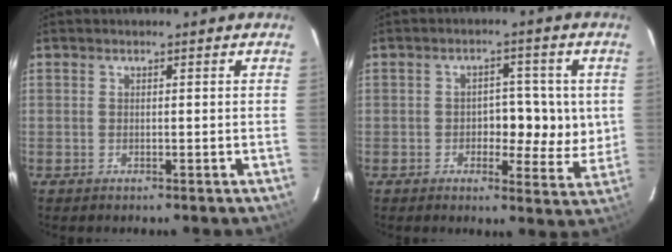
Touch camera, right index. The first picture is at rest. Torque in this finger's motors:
{"motor_torque": [0.06, 0.16, -0.02, 0.01]}